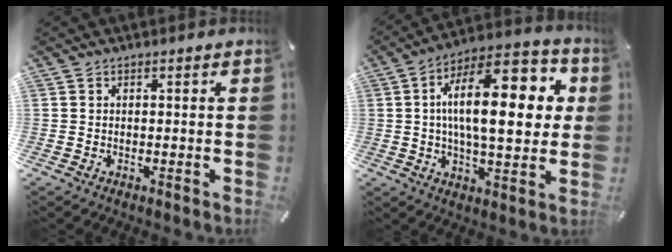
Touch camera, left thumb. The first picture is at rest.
{"total": 20.7, "force": [4.0, 9.0, 18.2], "torque": [-0.294, -0.012, 0.054]}